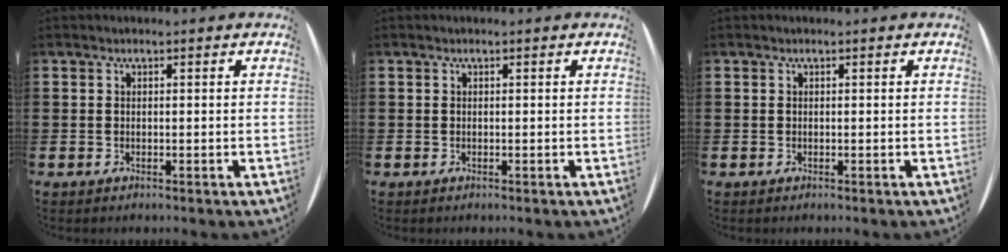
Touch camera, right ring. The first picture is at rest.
{"total": 0.0}
{"total": 0.0}